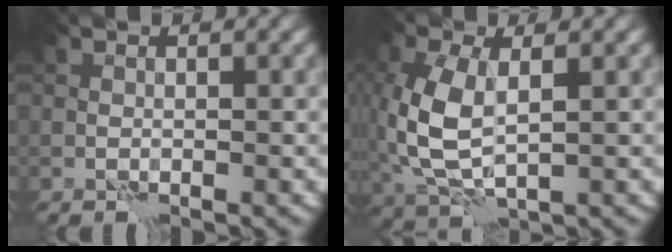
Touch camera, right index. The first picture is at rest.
{"total": 6.9, "force": [0.5, 3.6, 5.8], "torque": [-0.151, -0.003, 0.014]}